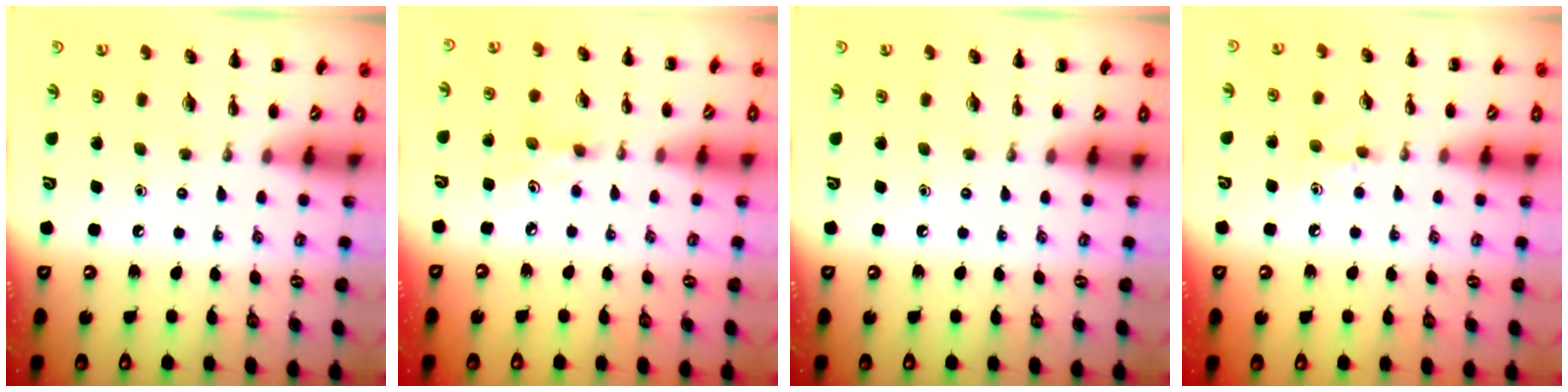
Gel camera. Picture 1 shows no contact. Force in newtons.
{"total": 3.4, "press": 3.3, "slide": 0.9}
{"total": 0.0}
{"total": 5.4, "press": 5.1, "slide": 1.8}